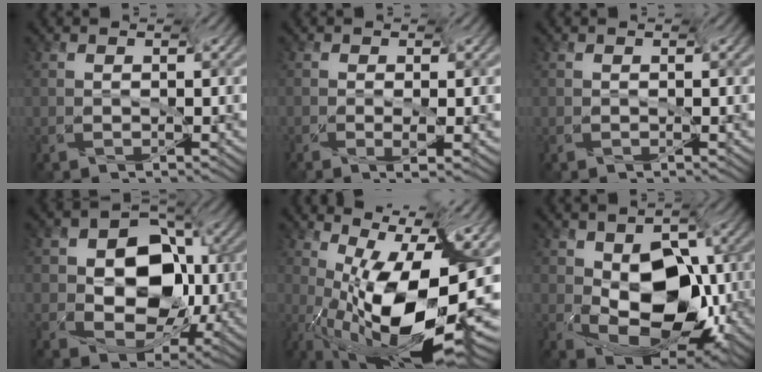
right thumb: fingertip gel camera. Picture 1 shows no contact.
{"total": 1.5, "force": [-1.1, 0.1, 1.0], "torque": [-0.033, 0.007, -0.023]}
{"total": 0.0}
{"total": 11.2, "force": [-3.4, 7.8, 7.2], "torque": [-0.126, -0.002, -0.040]}
{"total": 13.7, "force": [-4.2, 4.1, 12.3], "torque": [-0.203, 0.001, -0.060]}
{"total": 11.3, "force": [-4.7, 6.4, 7.9], "torque": [-0.137, -0.014, -0.069]}